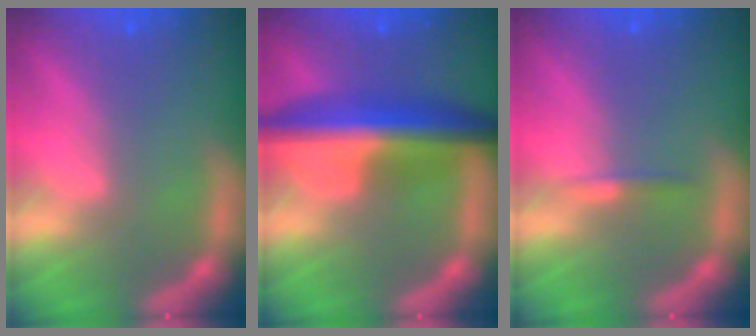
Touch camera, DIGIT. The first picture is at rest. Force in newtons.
{"total": 8.4}
{"total": 0.9}